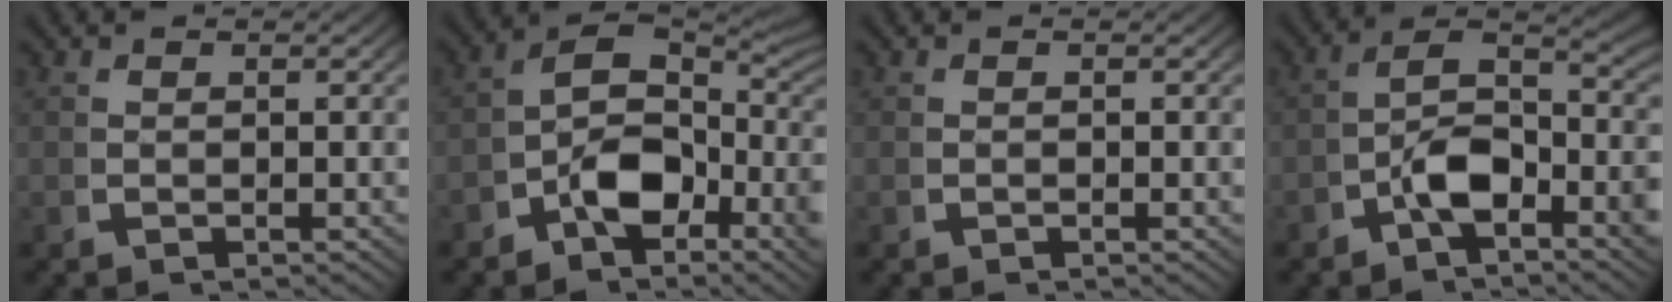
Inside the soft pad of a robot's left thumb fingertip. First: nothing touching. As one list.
[{"total": 7.8, "force": [-0.3, 5.2, 5.8], "torque": [-0.104, -0.019, -0.011]}, {"total": 0.0}, {"total": 6.3, "force": [-1.0, 3.8, 4.9], "torque": [-0.092, -0.014, -0.019]}]